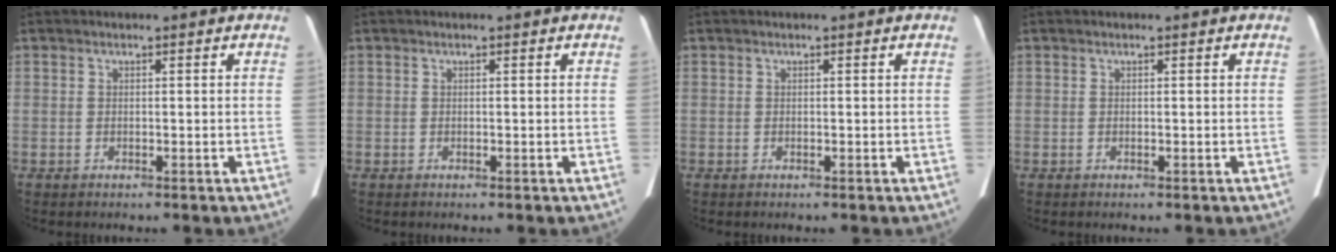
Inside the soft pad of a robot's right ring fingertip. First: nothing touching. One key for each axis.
{"total": 0.0}
{"total": 0.0}
{"total": 0.0}